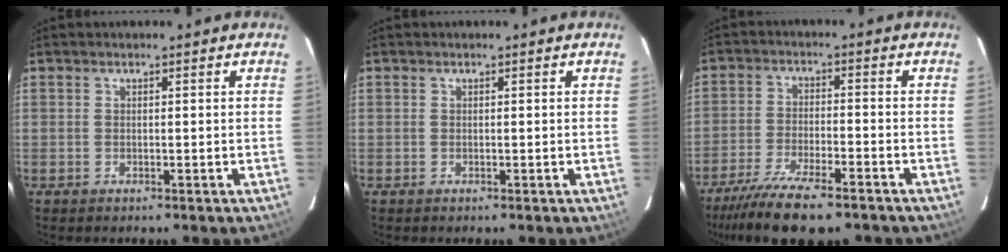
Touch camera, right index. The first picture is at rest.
{"total": 0.0}
{"total": 13.8, "force": [-10.8, 3.3, 7.9], "torque": [-0.178, -0.035, -0.188]}